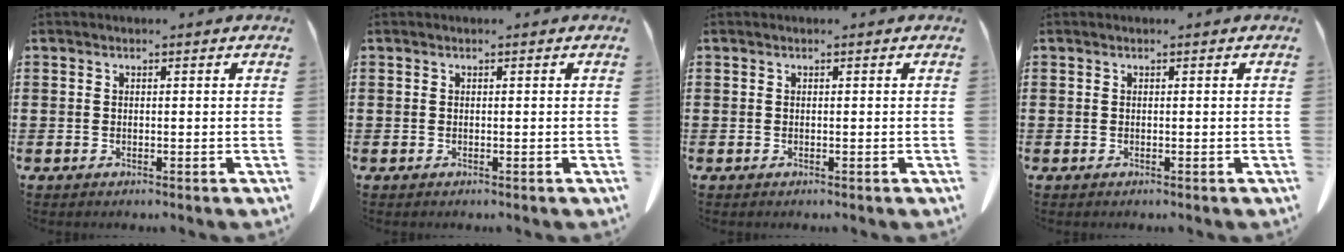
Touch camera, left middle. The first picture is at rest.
{"total": 0.0}
{"total": 0.0}
{"total": 0.0}